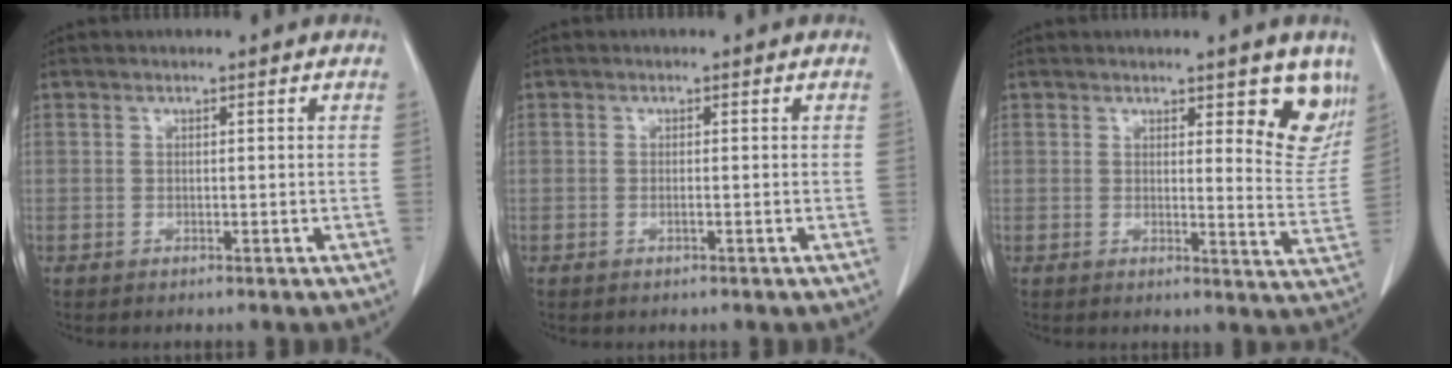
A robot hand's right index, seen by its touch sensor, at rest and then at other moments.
{"total": 1.0, "force": [-0.3, 0.3, 0.9], "torque": [-0.022, 0.001, -0.004]}
{"total": 8.5, "force": [5.0, 2.4, 6.5], "torque": [-0.065, -0.023, 0.062]}